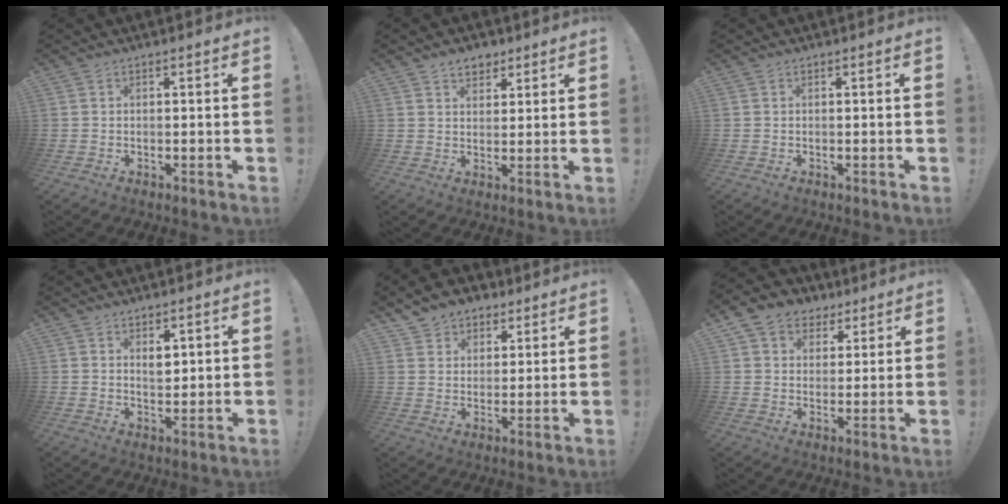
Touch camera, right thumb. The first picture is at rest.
{"total": 5.2, "force": [3.5, 3.4, 1.6], "torque": [-0.013, -0.016, 0.063]}
{"total": 0.0}
{"total": 4.3, "force": [2.2, 2.8, 2.5], "torque": [-0.029, -0.010, 0.035]}
{"total": 7.8, "force": [5.3, 5.6, 1.5], "torque": [-0.024, -0.036, 0.106]}
{"total": 9.0, "force": [4.5, 7.4, 2.6], "torque": [-0.041, -0.017, 0.094]}